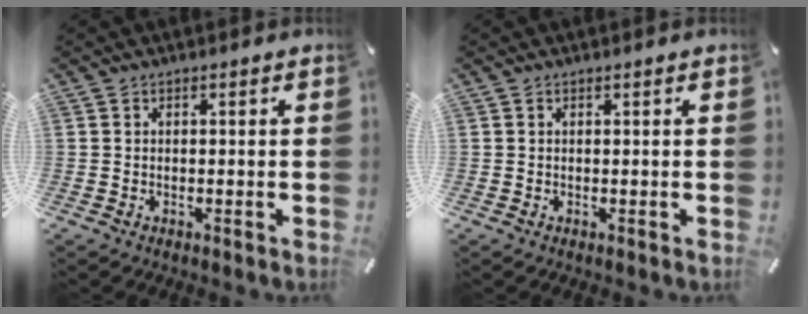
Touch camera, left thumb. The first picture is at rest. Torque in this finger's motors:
{"motor_torque": [0.01, -0.01, 0.00, 0.07, 0.00]}